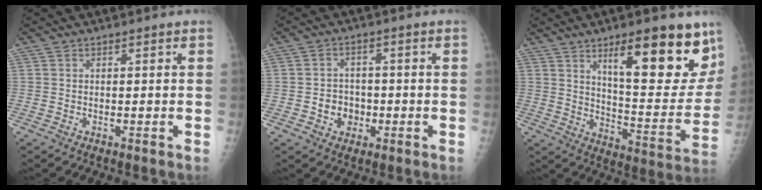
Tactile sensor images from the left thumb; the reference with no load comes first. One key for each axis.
{"total": 4.9, "fx": -1.3, "fy": 4.3, "fz": 2.1, "tx": -0.006, "ty": 0.011, "tz": -0.021}
{"total": 20.1, "fx": 11.9, "fy": 6.0, "fz": 15.0, "tx": -0.165, "ty": -0.072, "tz": 0.184}